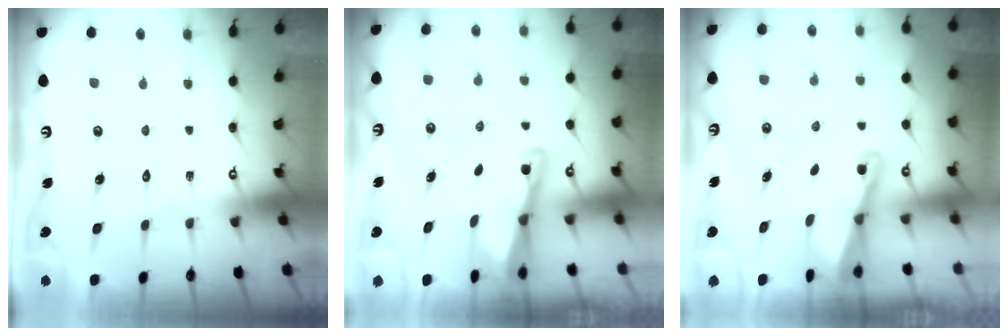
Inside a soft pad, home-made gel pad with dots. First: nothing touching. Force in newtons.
{"total": 2.9, "press": 2.9, "slide": 0.4}
{"total": 2.2, "press": 2.2, "slide": 0.3}